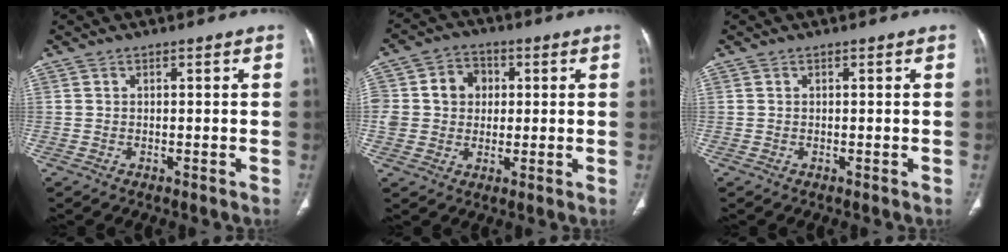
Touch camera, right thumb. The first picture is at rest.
{"total": 12.8, "force": [2.0, 11.1, 6.0], "torque": [-0.099, 0.023, 0.037]}
{"total": 0.0}